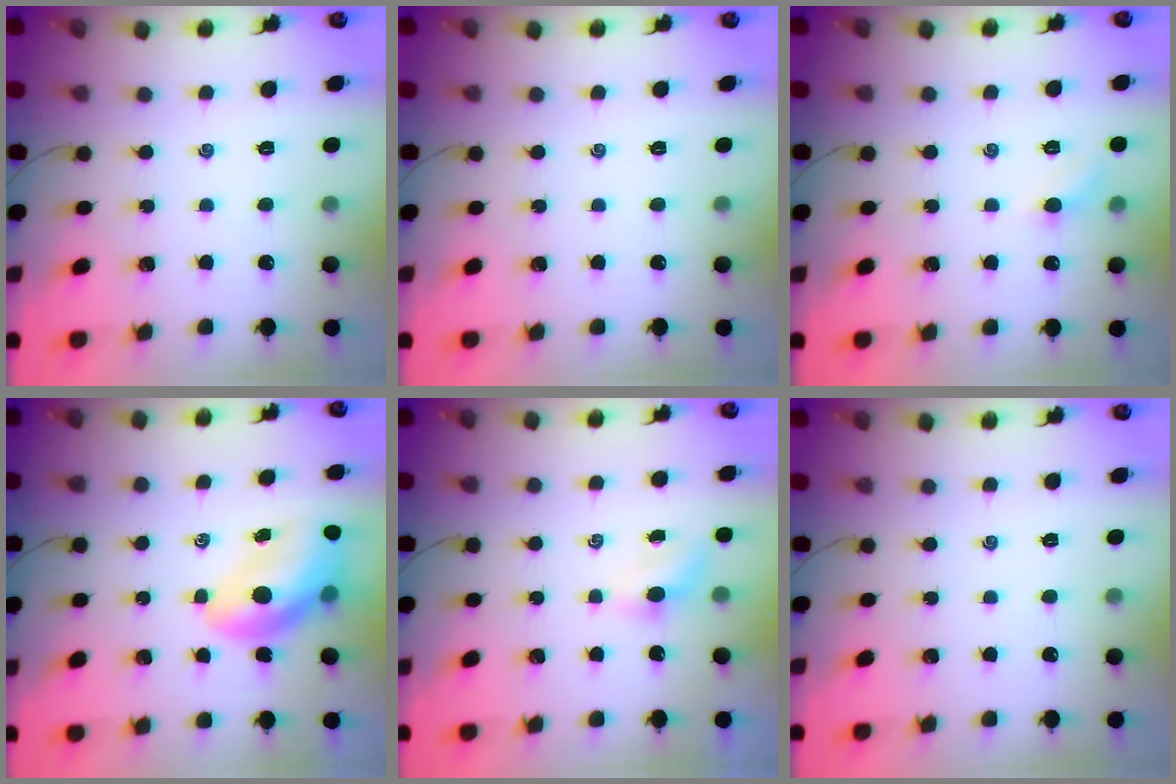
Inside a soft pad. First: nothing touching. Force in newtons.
{"total": 0.0}
{"total": 5.6, "press": 5.4, "slide": 1.5}
{"total": 12.1, "press": 11.6, "slide": 3.3}
{"total": 3.6, "press": 3.5, "slide": 1.0}
{"total": 0.0}